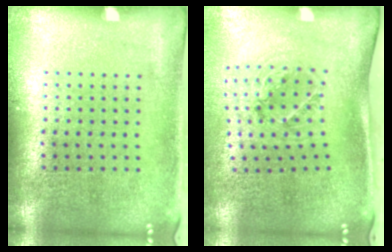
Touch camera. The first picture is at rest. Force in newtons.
{"total": 1.3, "press": 1.2, "slide": 0.6}